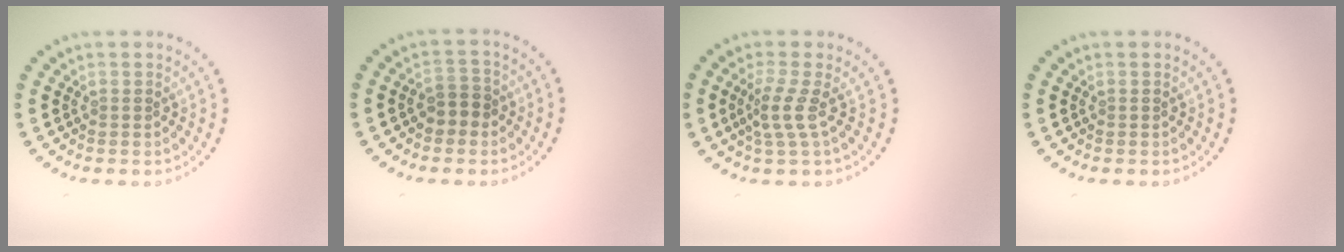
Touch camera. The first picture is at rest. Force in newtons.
{"total": 2.0, "press": 1.9, "slide": 0.6}
{"total": 2.4, "press": 1.5, "slide": 1.8}
{"total": 0.0}